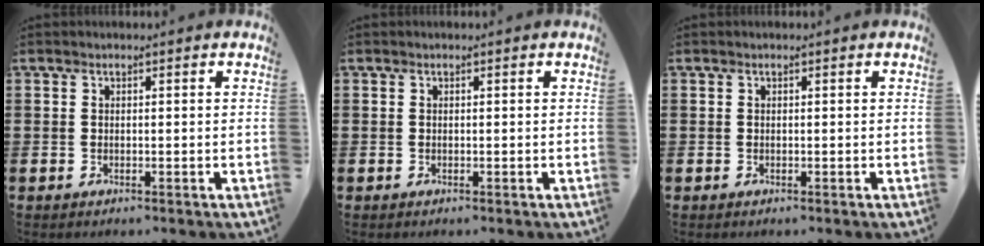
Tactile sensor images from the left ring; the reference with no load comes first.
{"total": 0.0}
{"total": 0.0}